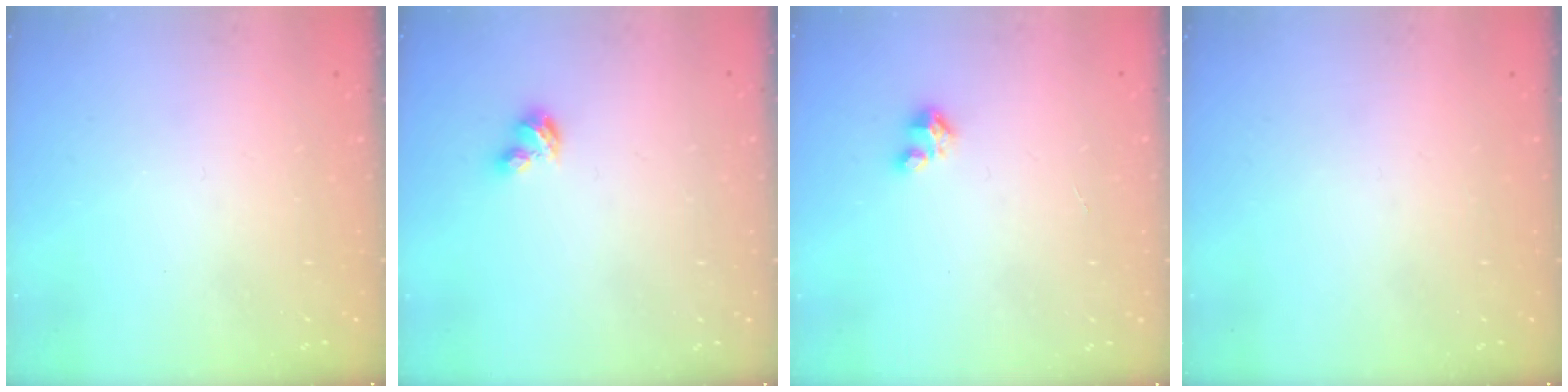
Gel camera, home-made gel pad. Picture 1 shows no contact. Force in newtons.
{"total": 2.9, "press": 2.8, "slide": 0.5}
{"total": 1.6, "press": 1.6, "slide": 0.1}
{"total": 0.0}